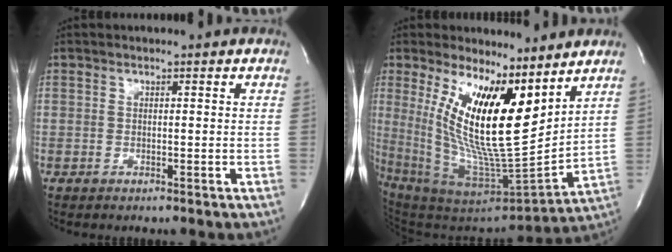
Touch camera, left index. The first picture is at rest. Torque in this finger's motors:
{"motor_torque": [2.14, 0.00, 1.05, 0.21]}